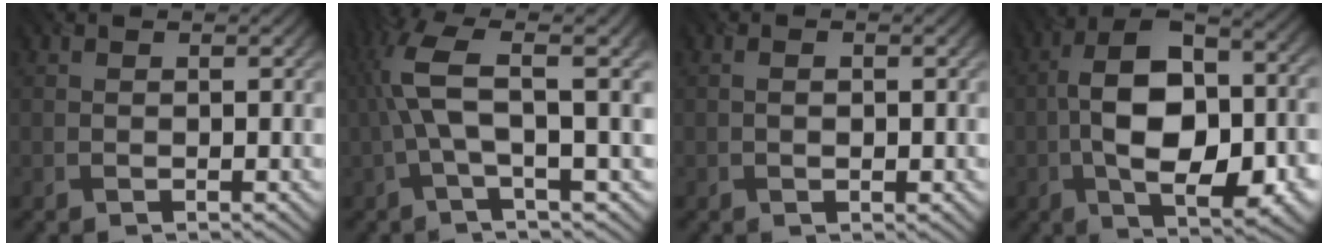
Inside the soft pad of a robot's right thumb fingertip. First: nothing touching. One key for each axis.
{"total": 10.2, "fx": 2.1, "fy": 2.0, "fz": 9.8, "tx": -0.197, "ty": 0.027, "tz": 0.038}
{"total": 1.5, "fx": 0.0, "fy": 0.7, "fz": 1.3, "tx": -0.022, "ty": -0.001, "tz": 0.005}
{"total": 17.0, "fx": -2.5, "fy": 8.5, "fz": 14.4, "tx": -0.243, "ty": -0.003, "tz": -0.035}